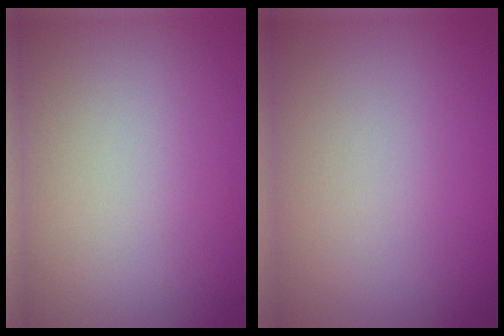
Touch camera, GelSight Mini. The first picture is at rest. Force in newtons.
{"total": 0.0}